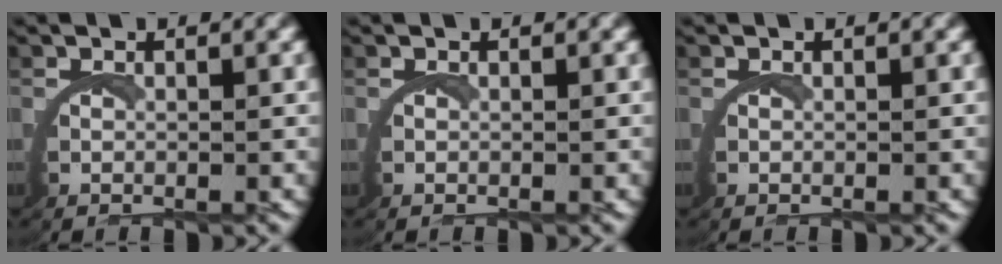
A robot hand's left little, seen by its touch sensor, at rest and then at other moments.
{"total": 0.0}
{"total": 0.0}